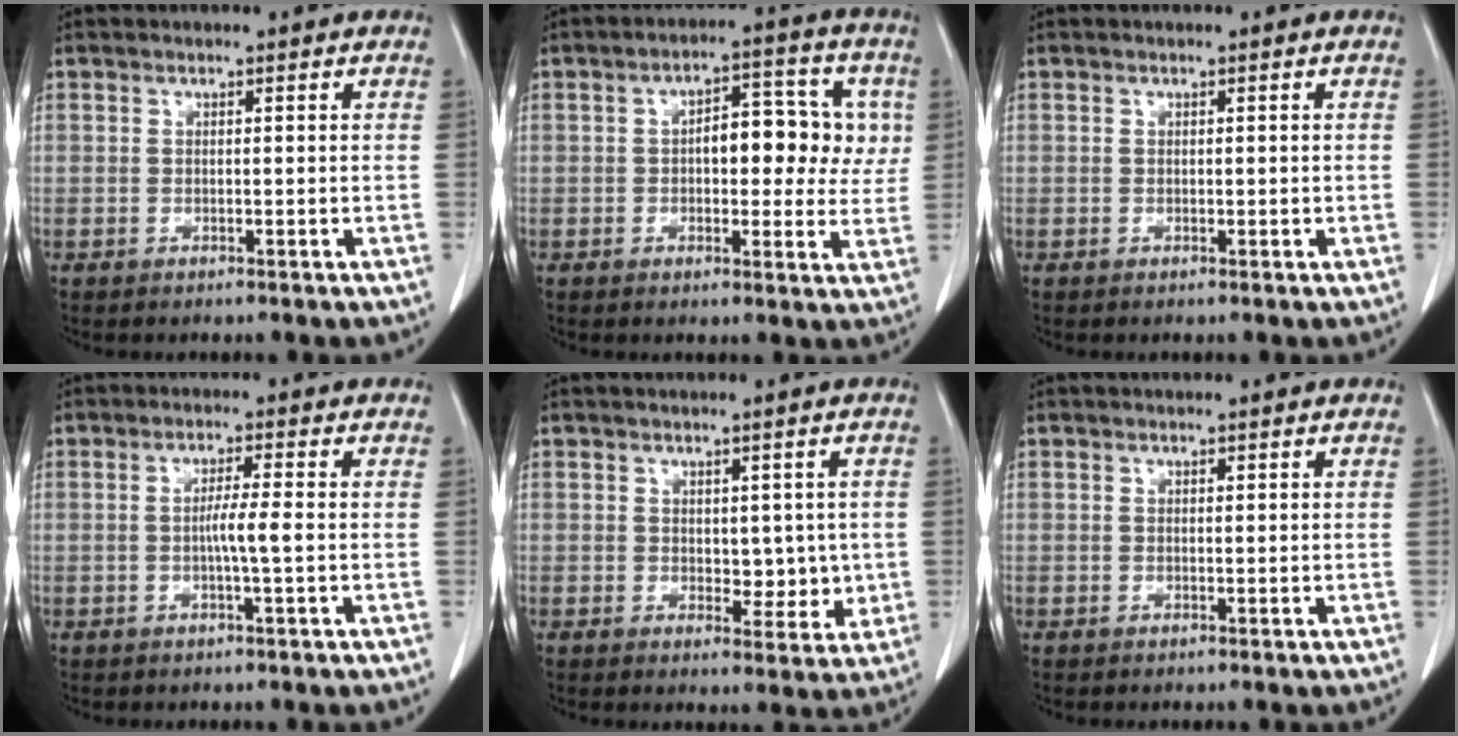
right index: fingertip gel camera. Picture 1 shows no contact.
{"total": 10.1, "force": [1.3, 4.7, 8.9], "torque": [-0.108, 0.035, 0.019]}
{"total": 0.6, "force": [0.0, 0.4, 0.4], "torque": [-0.007, 0.000, 0.002]}
{"total": 3.4, "force": [-0.5, -0.4, 3.4], "torque": [-0.059, -0.001, -0.009]}
{"total": 4.7, "force": [0.1, 2.8, 3.7], "torque": [-0.036, -0.005, 0.010]}
{"total": 0.0}